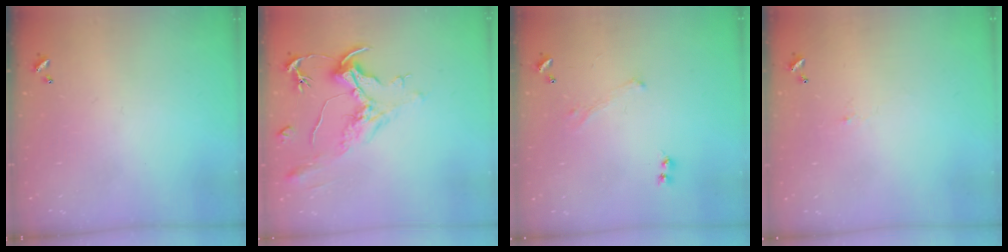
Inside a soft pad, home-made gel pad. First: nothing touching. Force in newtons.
{"total": 2.2, "press": 1.7, "slide": 1.3}
{"total": 0.0}
{"total": 0.8, "press": 0.7, "slide": 0.5}